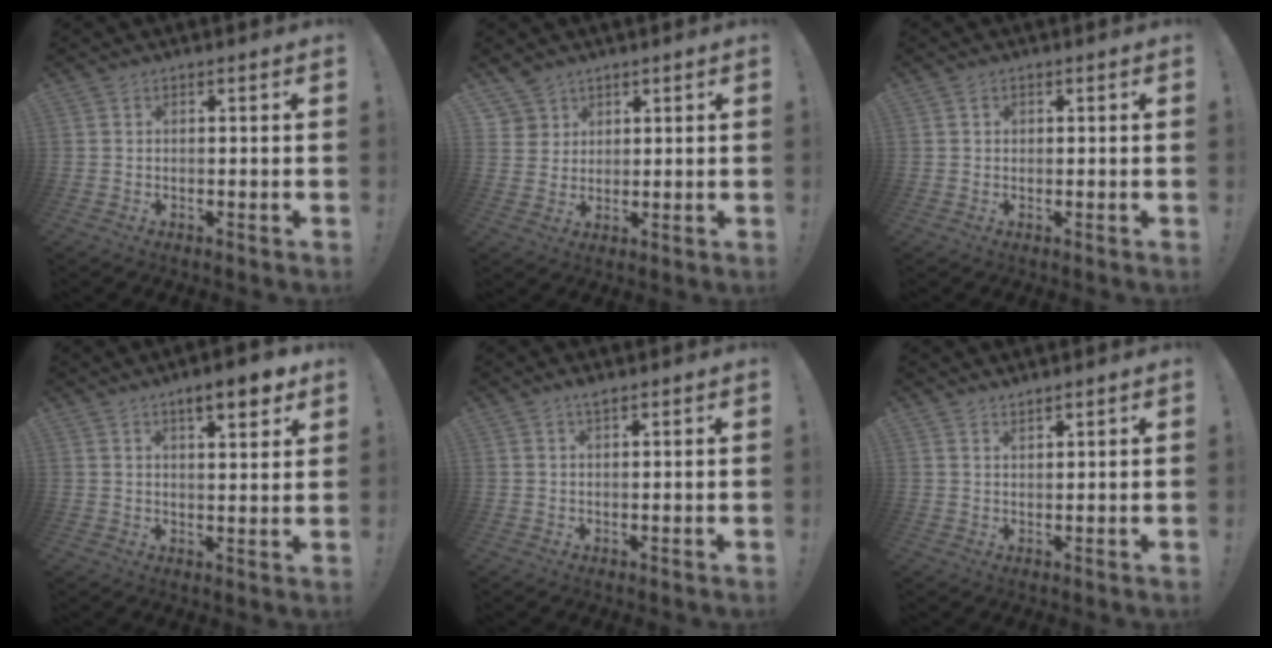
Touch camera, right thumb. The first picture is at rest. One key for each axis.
{"total": 5.1, "fx": 3.4, "fy": 3.7, "fz": 0.3, "tx": -0.010, "ty": -0.024, "tz": 0.068}
{"total": 0.8, "fx": 0.2, "fy": 0.8, "fz": 0.1, "tx": 0.006, "ty": -0.001, "tz": 0.002}
{"total": 8.0, "fx": 5.0, "fy": 2.2, "fz": 5.8, "tx": -0.073, "ty": -0.030, "tz": 0.080}
{"total": 1.7, "fx": 1.3, "fy": 0.3, "fz": 1.0, "tx": -0.022, "ty": 0.000, "tz": 0.023}
{"total": 1.8, "fx": 1.7, "fy": 0.1, "fz": 0.4, "tx": -0.003, "ty": -0.013, "tz": 0.031}